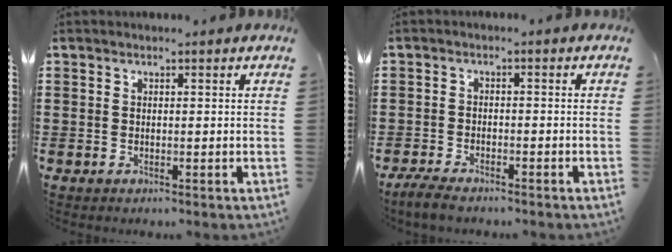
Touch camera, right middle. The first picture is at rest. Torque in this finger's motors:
{"motor_torque": [0.71, -0.14, 0.01, 0.04]}